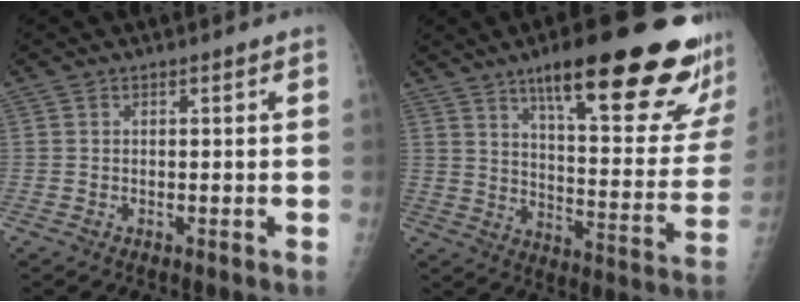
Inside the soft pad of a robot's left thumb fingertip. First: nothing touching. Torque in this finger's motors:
{"motor_torque": [1.96, 0.67, 1.44, -1.32, 0.40]}